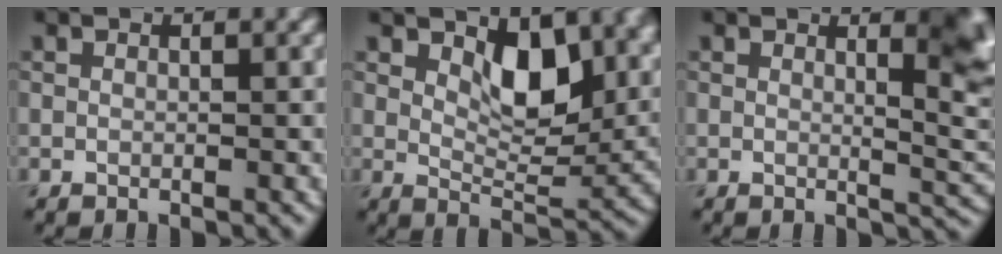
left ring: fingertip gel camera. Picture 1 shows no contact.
{"total": 7.6, "force": [3.1, 4.1, 5.6], "torque": [-0.081, -0.017, 0.049]}
{"total": 5.5, "force": [1.8, 2.0, 4.8], "torque": [-0.032, -0.001, 0.025]}